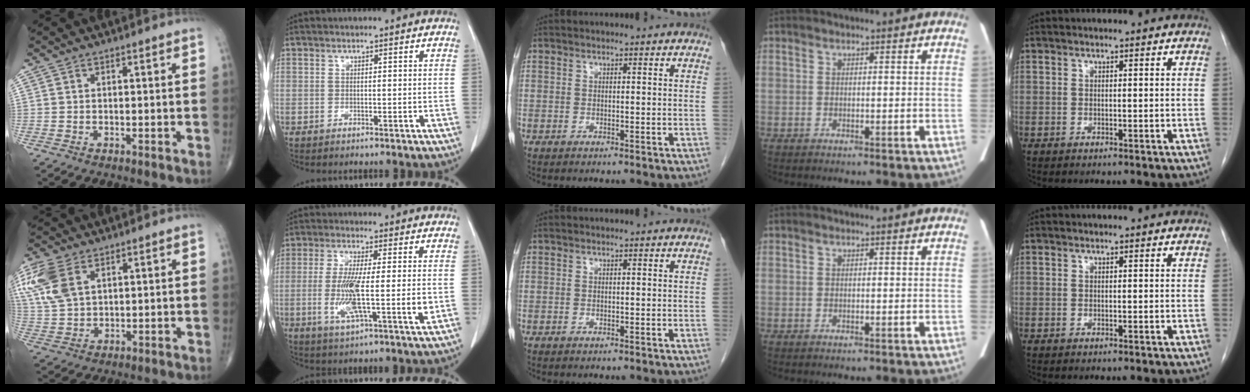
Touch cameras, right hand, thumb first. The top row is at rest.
{"thumb": {"total": 10.1, "force": [4.4, 5.9, 6.9], "torque": [-0.164, -0.001, 0.095]}, "index": {"total": 10.7, "force": [-1.5, 1.0, 10.6], "torque": [-0.200, -0.016, -0.029]}}